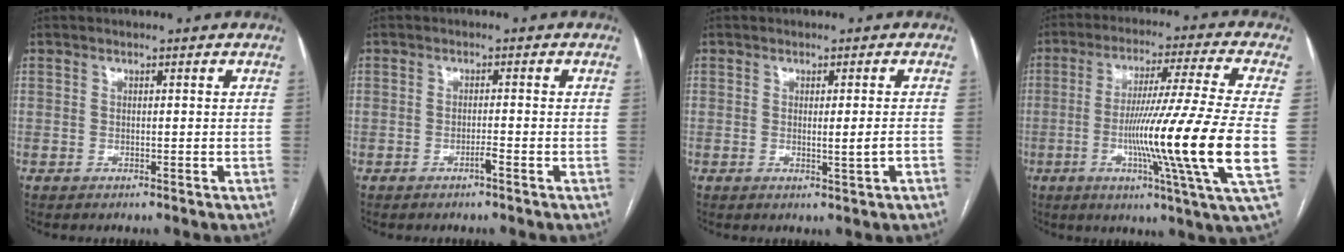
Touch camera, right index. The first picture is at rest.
{"total": 1.4, "force": [-0.9, -0.2, 1.1], "torque": [-0.021, 0.000, -0.018]}
{"total": 2.4, "force": [-0.6, -0.2, 2.3], "torque": [-0.035, -0.008, -0.006]}
{"total": 19.1, "force": [-3.2, -2.4, 18.7], "torque": [-0.305, -0.021, -0.065]}